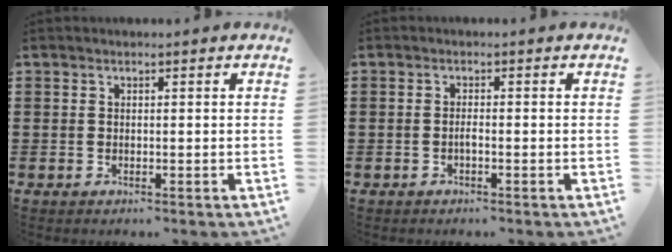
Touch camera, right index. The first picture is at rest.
{"total": 0.9, "force": [-0.5, 0.1, 0.8], "torque": [-0.016, -0.004, -0.008]}